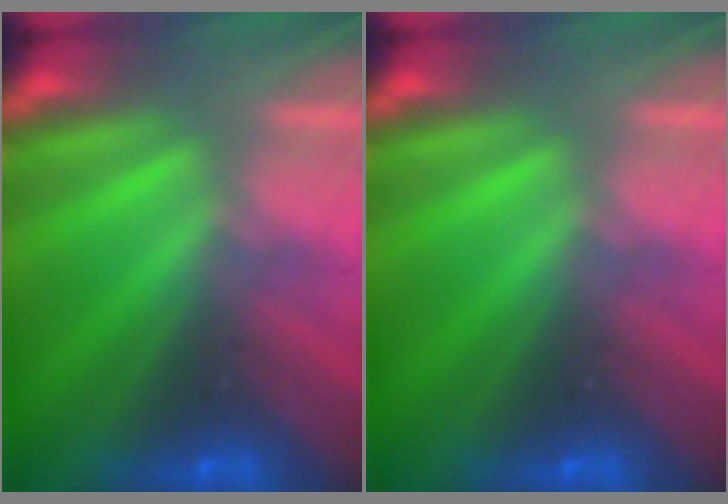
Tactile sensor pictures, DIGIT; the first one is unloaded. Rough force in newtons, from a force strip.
{"total": 0.0}